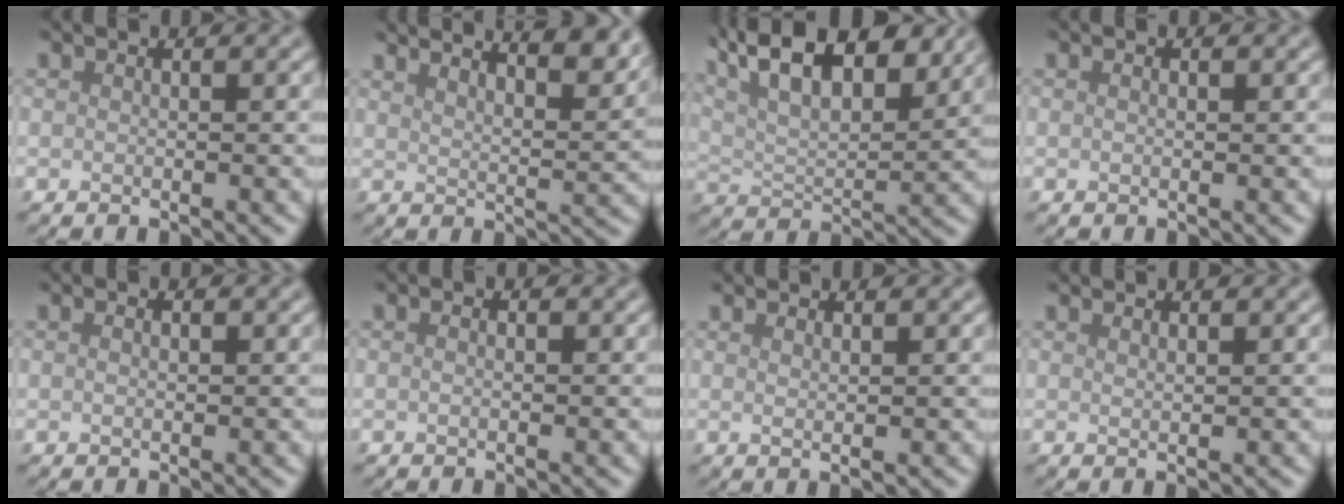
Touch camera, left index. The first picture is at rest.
{"total": 9.1, "force": [7.1, 2.7, 5.0], "torque": [-0.036, 0.031, 0.053]}
{"total": 15.3, "force": [9.7, 5.9, 10.2], "torque": [-0.177, 0.045, 0.117]}
{"total": 0.7, "force": [0.3, 0.4, 0.6], "torque": [-0.006, -0.006, 0.004]}
{"total": 1.4, "force": [0.7, 0.7, 1.0], "torque": [-0.012, -0.002, 0.001]}
{"total": 1.3, "force": [0.5, 0.7, 1.0], "torque": [-0.011, -0.005, -0.009]}
{"total": 1.6, "force": [0.9, 0.4, 1.3], "torque": [-0.017, 0.000, 0.006]}
{"total": 1.3, "force": [0.8, 0.3, 0.9], "torque": [-0.010, 0.000, 0.006]}